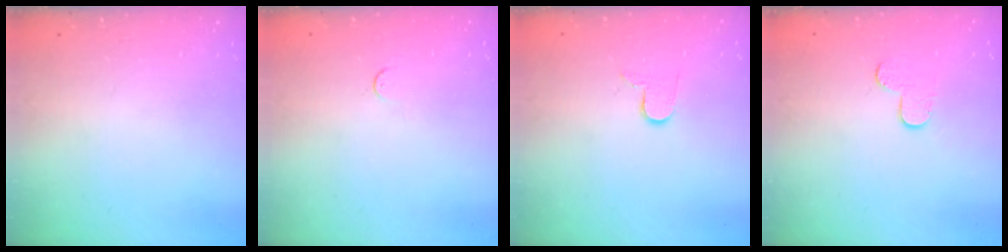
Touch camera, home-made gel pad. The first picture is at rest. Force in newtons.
{"total": 2.9, "press": 2.9, "slide": 0.4}
{"total": 7.0, "press": 7.0, "slide": 0.6}
{"total": 7.1, "press": 7.1, "slide": 0.6}